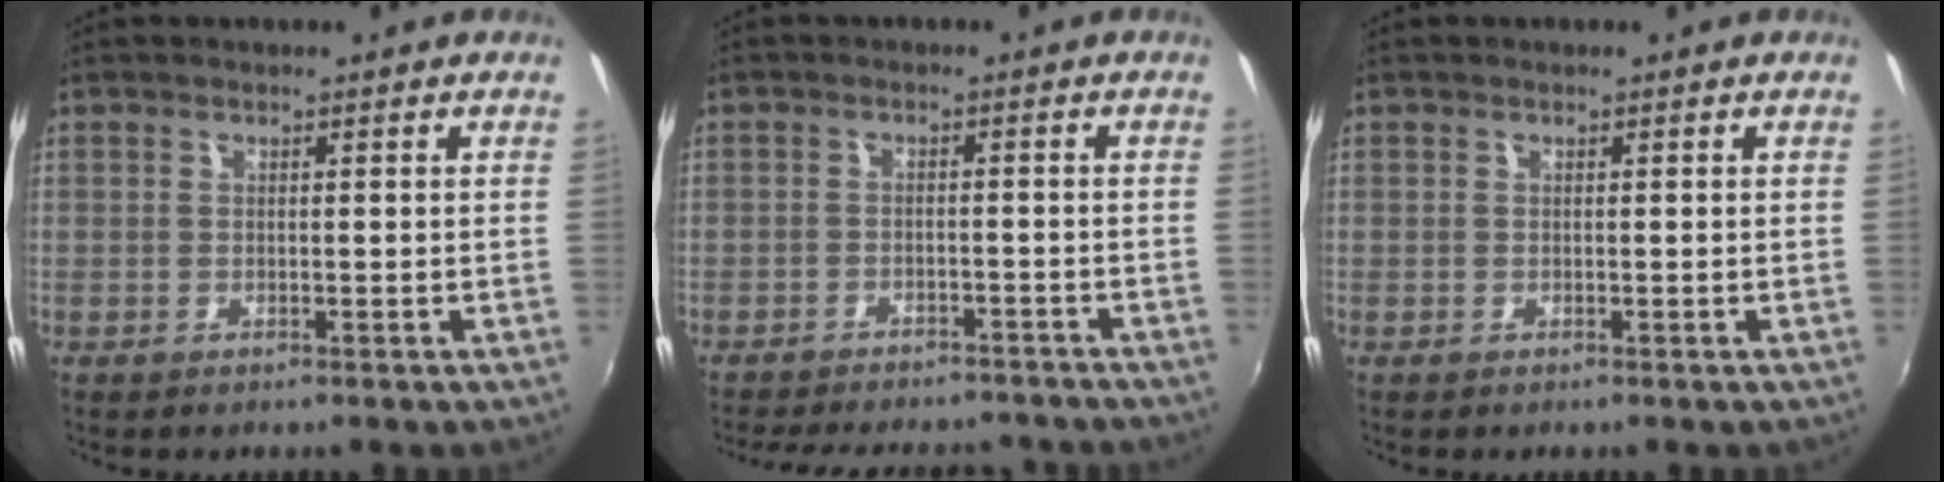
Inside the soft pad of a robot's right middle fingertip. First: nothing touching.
{"total": 13.8, "force": [-11.9, 4.8, 5.1], "torque": [-0.118, 0.003, -0.157]}
{"total": 0.0}